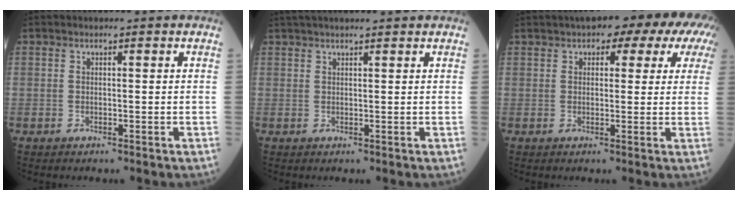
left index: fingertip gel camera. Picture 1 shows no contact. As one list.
[{"total": 6.3, "force": [5.5, -0.2, 3.0], "torque": [-0.044, 0.035, 0.080]}, {"total": 11.1, "force": [6.5, 4.6, 7.8], "torque": [-0.084, 0.040, 0.067]}]